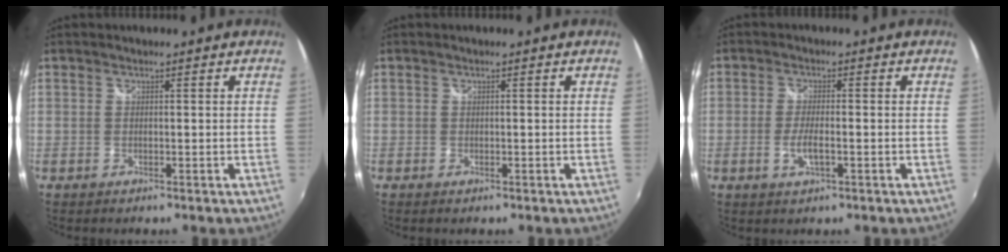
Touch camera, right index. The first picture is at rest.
{"total": 0.0}
{"total": 4.0, "force": [-1.4, 1.0, 3.6], "torque": [-0.075, -0.006, -0.026]}